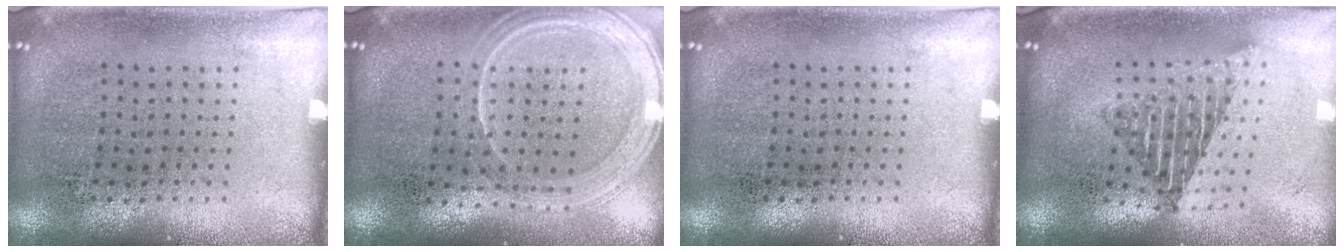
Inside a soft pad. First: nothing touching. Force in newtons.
{"total": 1.4, "press": 1.3, "slide": 0.2}
{"total": 0.0}
{"total": 1.9, "press": 1.5, "slide": 1.1}